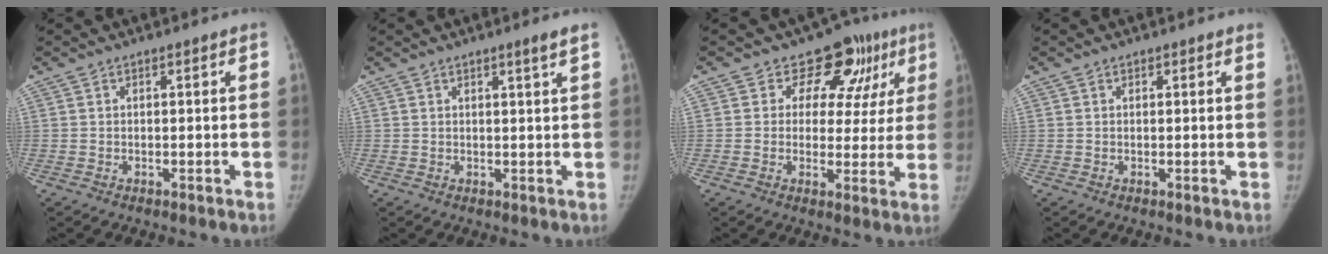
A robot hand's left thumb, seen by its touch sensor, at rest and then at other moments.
{"total": 1.8, "force": [1.3, -0.3, 1.2], "torque": [-0.017, -0.012, 0.020]}
{"total": 11.6, "force": [6.4, 8.2, 5.1], "torque": [-0.004, -0.014, 0.068]}
{"total": 0.9, "force": [0.7, 0.6, 0.1], "torque": [0.011, -0.004, 0.003]}